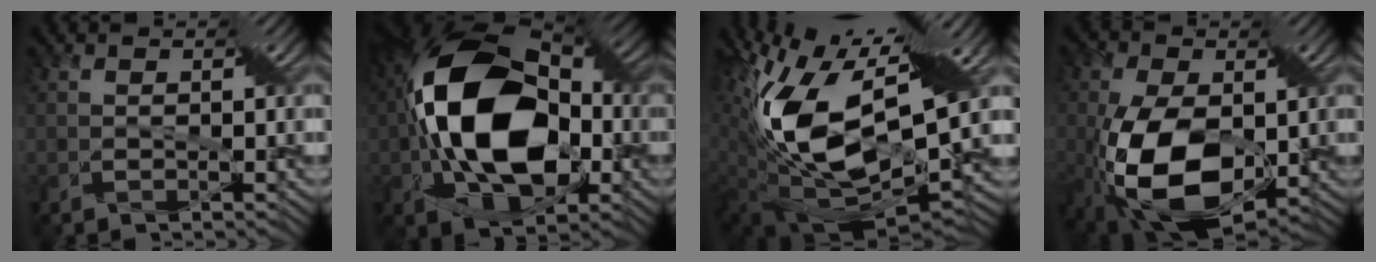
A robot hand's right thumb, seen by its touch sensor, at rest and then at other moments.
{"total": 17.8, "force": [-0.5, 10.8, 14.1], "torque": [-0.296, -0.001, -0.015]}
{"total": 15.3, "force": [3.5, 7.1, 13.1], "torque": [-0.284, -0.010, 0.068]}
{"total": 14.8, "force": [-3.0, 8.4, 11.8], "torque": [-0.239, -0.033, -0.049]}